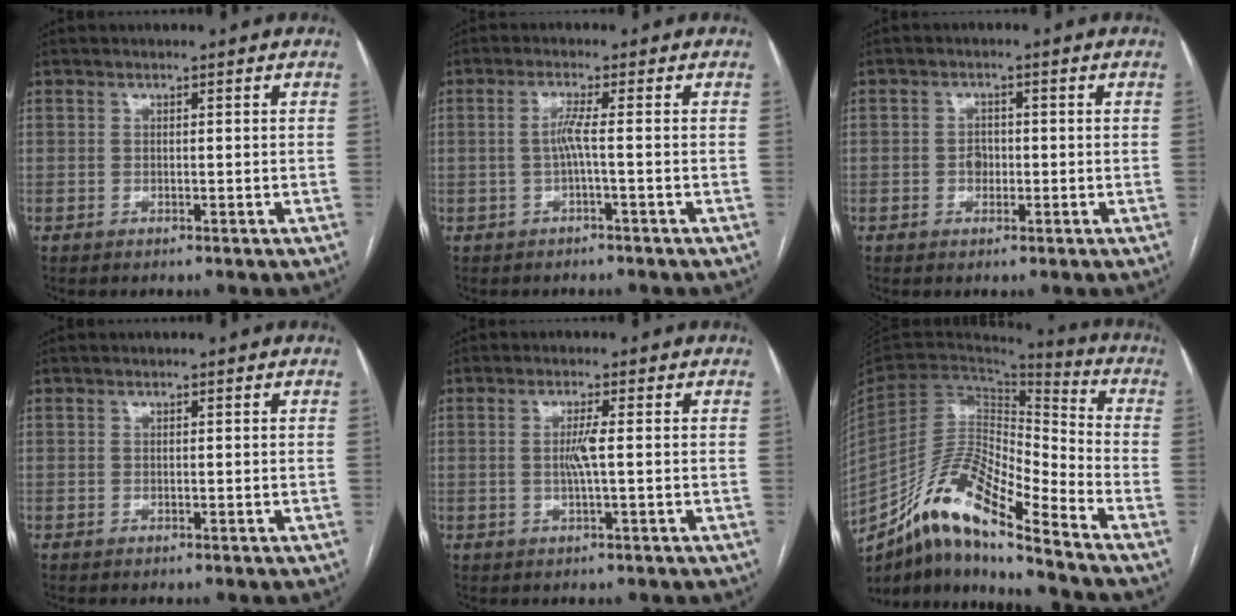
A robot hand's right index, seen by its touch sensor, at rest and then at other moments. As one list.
[{"total": 2.4, "force": [-0.5, -0.5, 2.3], "torque": [-0.048, 0.005, -0.008]}, {"total": 2.0, "force": [-0.4, 1.5, 1.2], "torque": [-0.014, 0.006, -0.005]}, {"total": 0.0}, {"total": 2.7, "force": [0.0, -0.3, 2.7], "torque": [-0.054, -0.002, 0.000]}, {"total": 17.5, "force": [-12.8, 2.4, 11.7], "torque": [-0.224, 0.007, -0.235]}]